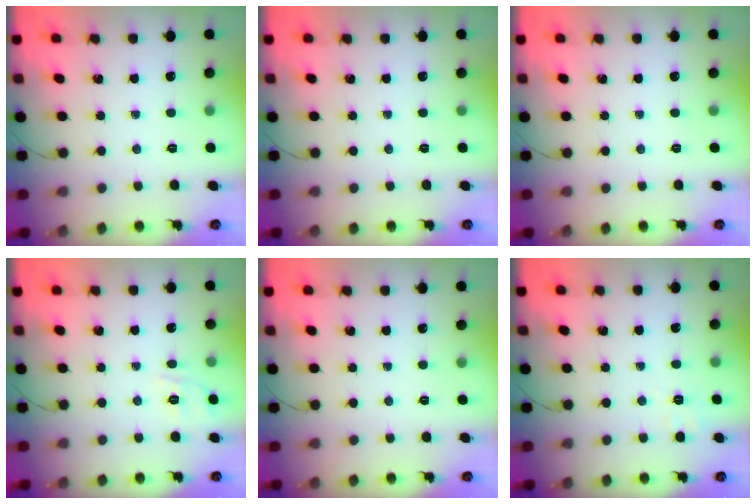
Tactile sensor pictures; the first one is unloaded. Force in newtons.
{"total": 0.0}
{"total": 0.0}
{"total": 7.1, "press": 6.8, "slide": 1.8}
{"total": 0.0}
{"total": 2.9, "press": 2.2, "slide": 1.9}